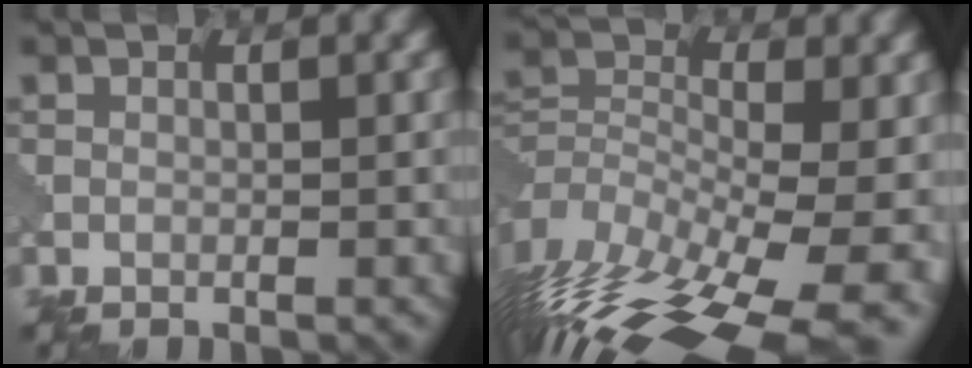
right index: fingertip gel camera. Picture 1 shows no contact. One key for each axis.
{"total": 16.3, "fx": -9.5, "fy": 7.5, "fz": 10.8, "tx": -0.199, "ty": -0.006, "tz": -0.120}